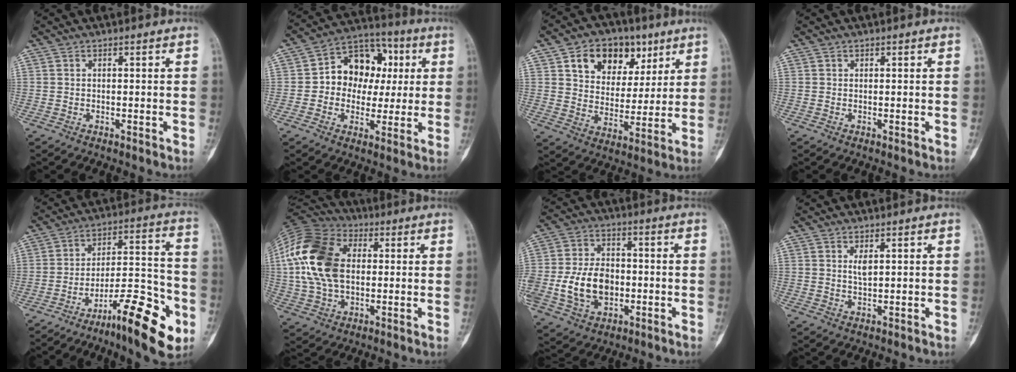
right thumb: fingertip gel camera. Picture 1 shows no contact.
{"total": 14.0, "force": [1.6, 11.1, 8.3], "torque": [-0.069, 0.026, 0.017]}
{"total": 14.8, "force": [7.1, 10.3, 7.8], "torque": [-0.078, -0.017, 0.119]}
{"total": 0.0}
{"total": 18.4, "force": [-9.3, 5.2, 15.0], "torque": [-0.211, 0.074, -0.140]}
{"total": 19.3, "force": [2.5, 12.8, 14.2], "torque": [-0.277, 0.015, 0.042]}
{"total": 12.6, "force": [-1.7, 9.2, 8.5], "torque": [-0.139, 0.016, -0.022]}
{"total": 2.1, "force": [0.9, 0.8, 1.7], "torque": [-0.030, -0.008, 0.019]}